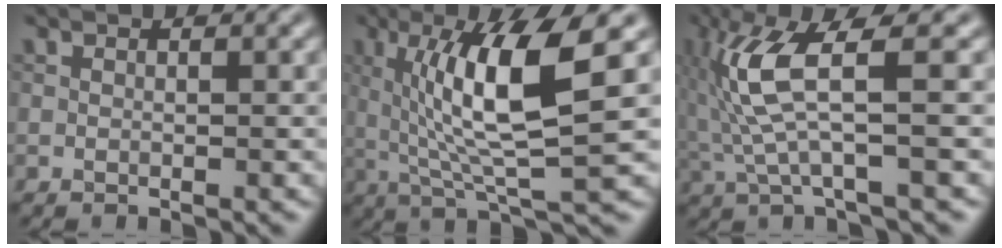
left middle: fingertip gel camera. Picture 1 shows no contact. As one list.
[{"total": 8.9, "force": [1.9, 1.6, 8.6], "torque": [-0.144, -0.003, 0.035]}, {"total": 5.9, "force": [0.6, 0.9, 5.8], "torque": [-0.142, 0.009, 0.014]}]